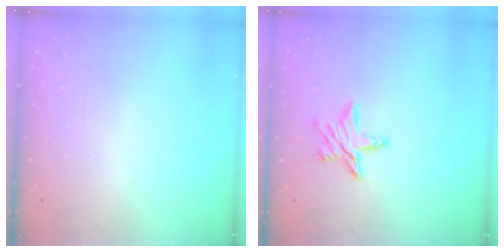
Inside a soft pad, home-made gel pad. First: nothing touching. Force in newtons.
{"total": 8.9, "press": 8.9, "slide": 0.8}